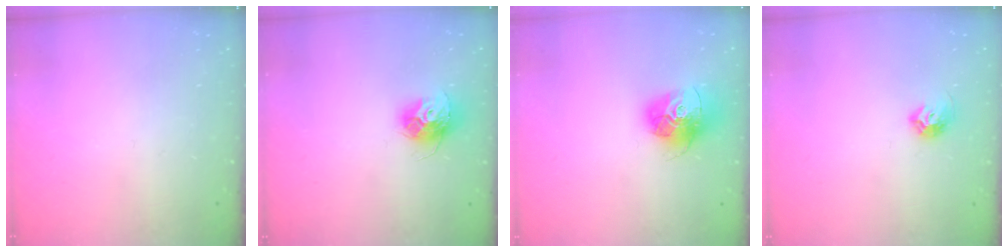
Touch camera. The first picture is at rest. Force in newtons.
{"total": 11.3, "press": 11.3, "slide": 1.0}
{"total": 15.6, "press": 15.5, "slide": 1.4}
{"total": 7.0, "press": 7.0, "slide": 0.8}